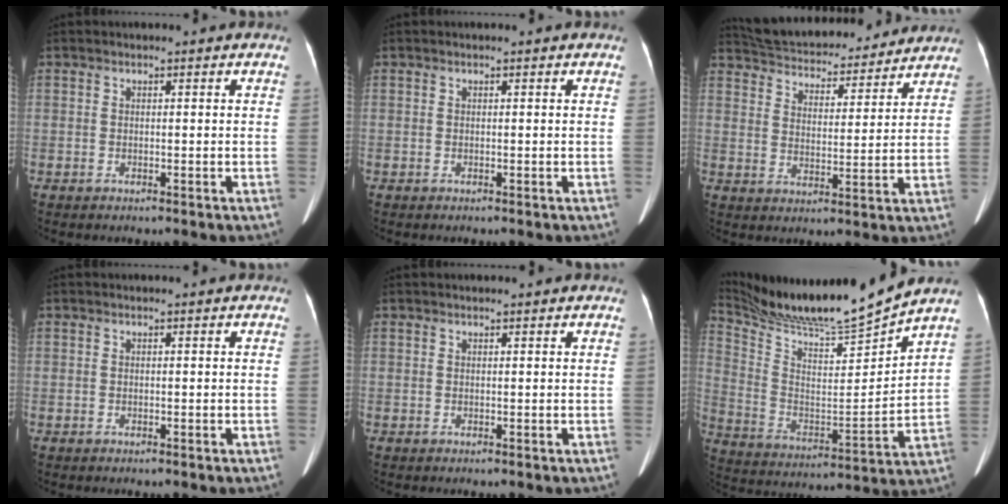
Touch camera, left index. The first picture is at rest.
{"total": 0.0}
{"total": 20.3, "force": [18.8, 5.0, 5.8], "torque": [-0.106, 0.023, 0.268]}
{"total": 0.0}
{"total": 1.7, "force": [1.6, 0.3, 0.6], "torque": [-0.011, 0.019, 0.022]}
{"total": 17.6, "force": [16.5, -1.7, 5.7], "torque": [-0.124, -0.042, 0.288]}